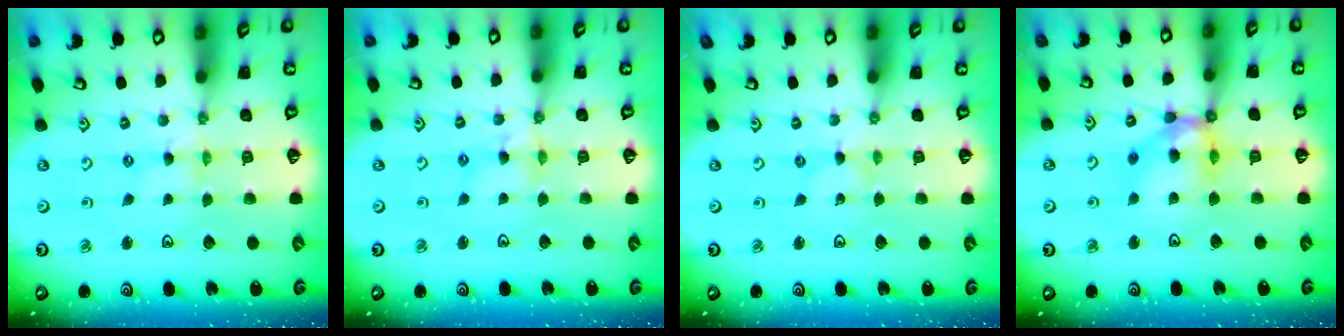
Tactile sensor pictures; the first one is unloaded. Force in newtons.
{"total": 4.8, "press": 4.7, "slide": 0.3}
{"total": 0.0}
{"total": 13.3, "press": 13.2, "slide": 1.6}